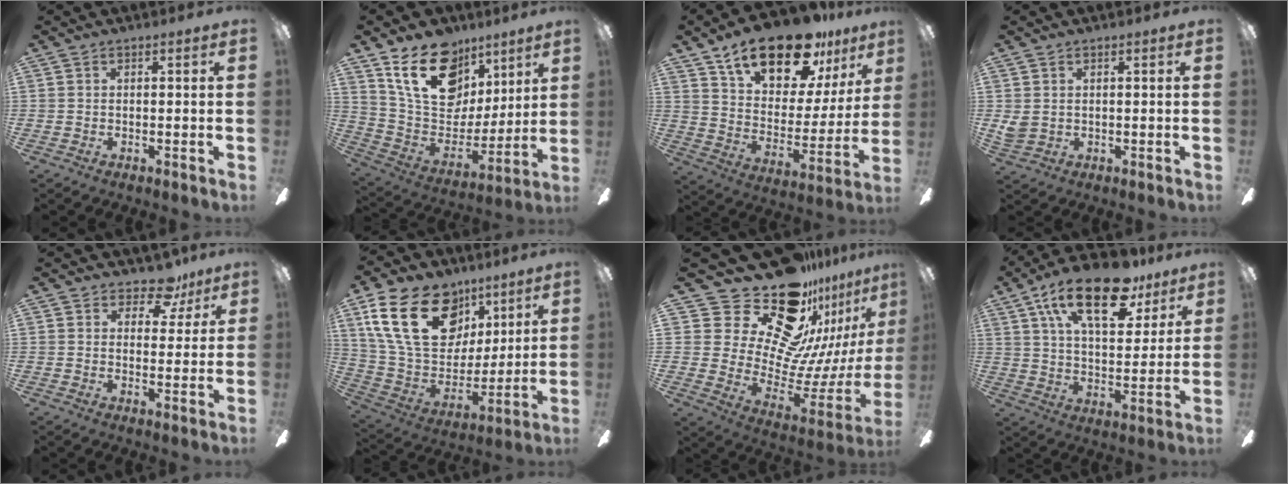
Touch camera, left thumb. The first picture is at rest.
{"total": 21.9, "force": [12.5, 14.0, 11.3], "torque": [-0.190, -0.058, 0.229]}
{"total": 22.0, "force": [15.9, 9.3, 12.2], "torque": [-0.198, -0.094, 0.275]}
{"total": 2.6, "force": [1.2, 2.1, 1.0], "torque": [-0.014, 0.000, 0.022]}
{"total": 8.1, "force": [6.0, 4.4, 3.2], "torque": [-0.036, -0.033, 0.104]}
{"total": 25.4, "force": [12.0, 16.6, 15.0], "torque": [-0.293, -0.046, 0.219]}
{"total": 27.7, "force": [19.8, 13.8, 13.5], "torque": [-0.245, -0.169, 0.374]}
{"total": 21.5, "force": [13.3, 9.5, 14.0], "torque": [-0.232, -0.053, 0.223]}